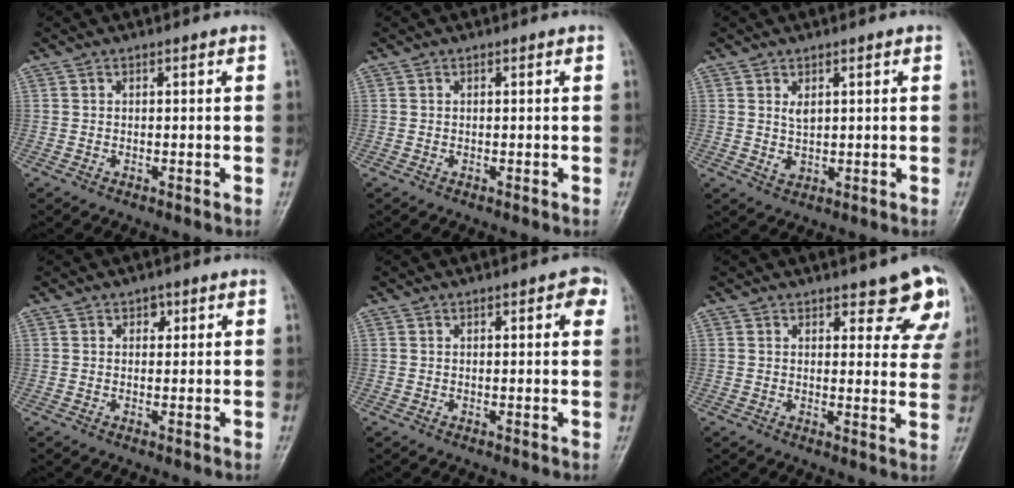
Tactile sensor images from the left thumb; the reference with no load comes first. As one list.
[{"total": 0.0}, {"total": 2.6, "force": [0.9, 1.6, 1.8], "torque": [-0.025, -0.011, 0.022]}, {"total": 1.4, "force": [0.7, 1.1, 0.6], "torque": [0.007, -0.001, 0.005]}, {"total": 3.3, "force": [1.4, 1.3, 2.7], "torque": [-0.020, -0.001, 0.009]}, {"total": 8.8, "force": [6.2, 3.5, 5.1], "torque": [-0.020, -0.036, 0.066]}]